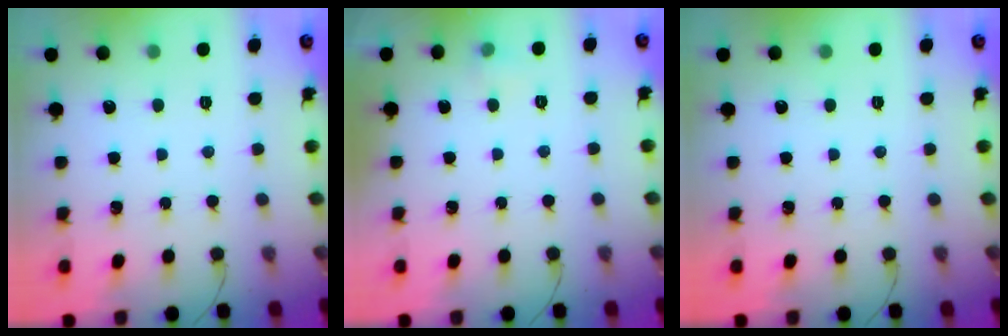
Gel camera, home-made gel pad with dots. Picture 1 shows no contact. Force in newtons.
{"total": 3.6, "press": 3.4, "slide": 1.0}
{"total": 0.0}